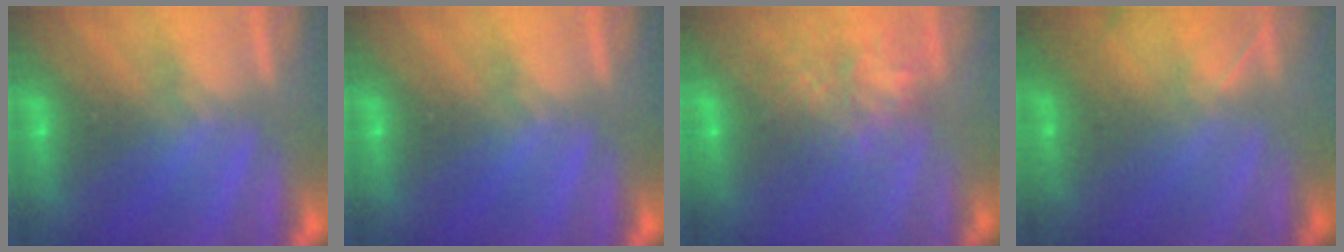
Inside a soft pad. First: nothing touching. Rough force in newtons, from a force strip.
{"total": 0.0}
{"total": 8.2}
{"total": 1.3}